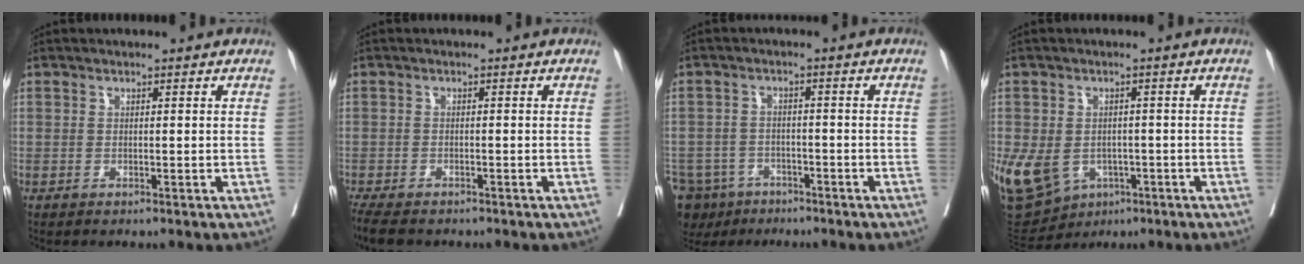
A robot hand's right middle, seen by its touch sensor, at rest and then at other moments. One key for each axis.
{"total": 6.5, "fx": -5.4, "fy": 2.2, "fz": 2.9, "tx": -0.051, "ty": -0.012, "tz": -0.085}
{"total": 9.2, "fx": -6.8, "fy": 5.9, "fz": 2.0, "tx": -0.046, "ty": -0.004, "tz": -0.105}
{"total": 16.0, "fx": -5.7, "fy": 12.6, "fz": 8.0, "tx": -0.203, "ty": 0.006, "tz": -0.076}